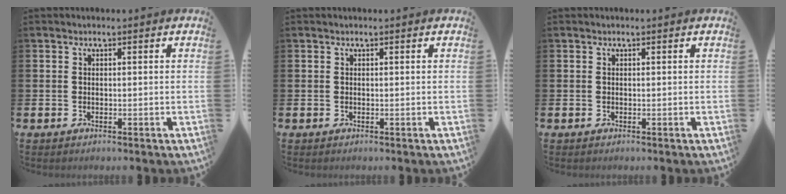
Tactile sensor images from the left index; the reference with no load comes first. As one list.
[{"total": 0.0}, {"total": 0.0}]